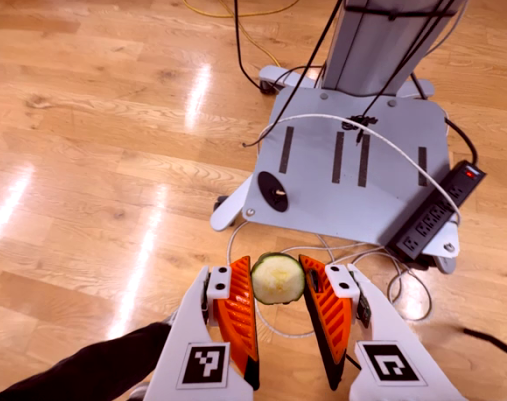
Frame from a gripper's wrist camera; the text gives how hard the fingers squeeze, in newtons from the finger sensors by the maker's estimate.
{"total": 7.4, "left": 7.2, "right": 7.6}